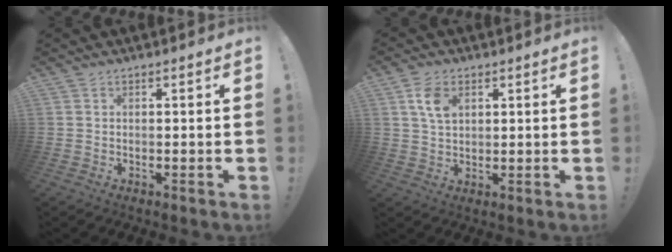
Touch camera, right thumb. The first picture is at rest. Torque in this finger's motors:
{"motor_torque": [0.22, 0.43, 0.41, -0.43, 0.13]}